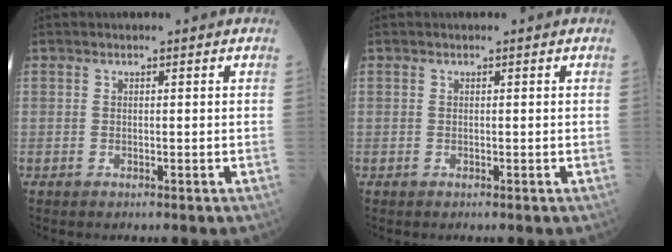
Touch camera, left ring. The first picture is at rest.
{"total": 0.0}